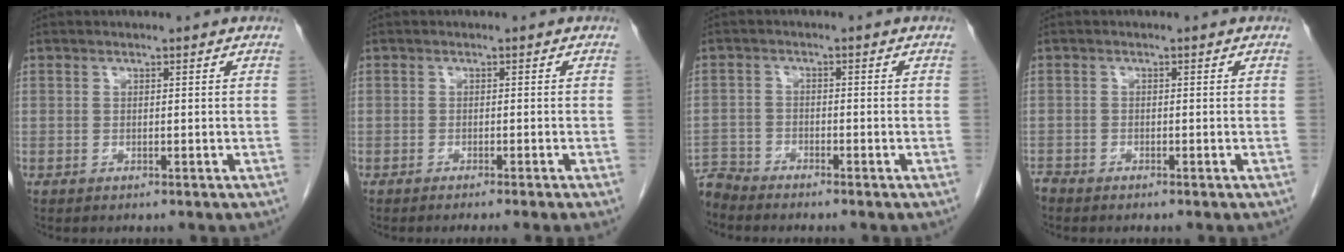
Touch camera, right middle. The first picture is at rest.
{"total": 3.0, "force": [-2.4, -0.9, 1.6], "torque": [-0.012, 0.004, -0.031]}
{"total": 3.7, "force": [-3.6, 0.1, -0.5], "torque": [0.017, -0.010, -0.070]}
{"total": 1.1, "force": [-1.1, 0.2, 0.0], "torque": [-0.001, -0.002, -0.021]}